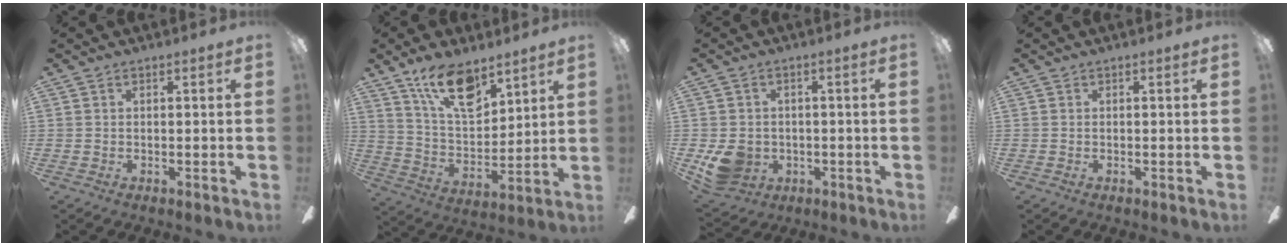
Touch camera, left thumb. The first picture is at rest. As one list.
[{"total": 15.4, "force": [10.6, 6.5, 9.1], "torque": [-0.162, -0.049, 0.189]}, {"total": 8.3, "force": [-1.8, 7.0, 4.0], "torque": [-0.087, 0.004, -0.031]}, {"total": 0.0}]